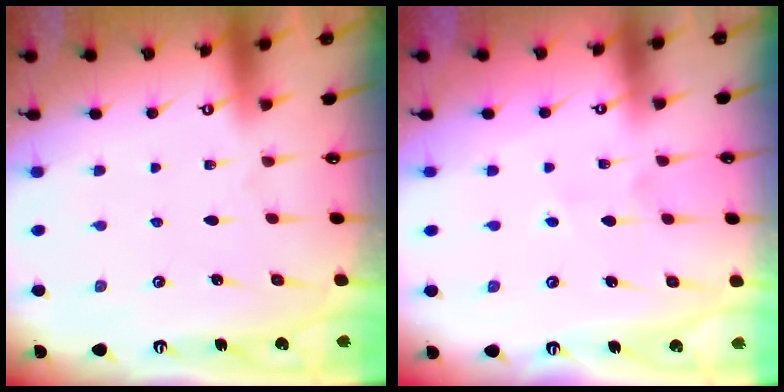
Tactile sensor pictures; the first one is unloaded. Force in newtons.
{"total": 3.5, "press": 3.3, "slide": 1.1}